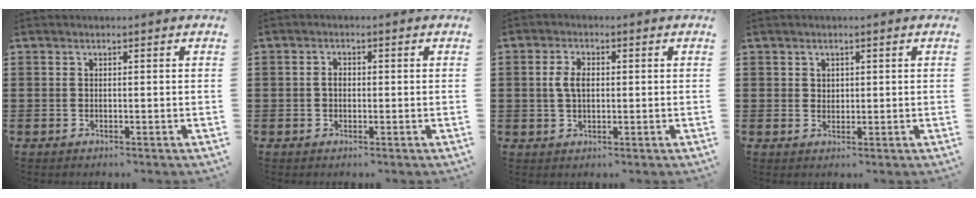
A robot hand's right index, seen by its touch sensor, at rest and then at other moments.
{"total": 1.7, "force": [-0.1, 1.1, 1.2], "torque": [-0.025, 0.006, -0.003]}
{"total": 3.7, "force": [0.4, 2.0, 3.0], "torque": [-0.070, 0.007, 0.003]}
{"total": 1.4, "force": [0.8, 1.1, 0.2], "torque": [-0.008, 0.004, 0.017]}